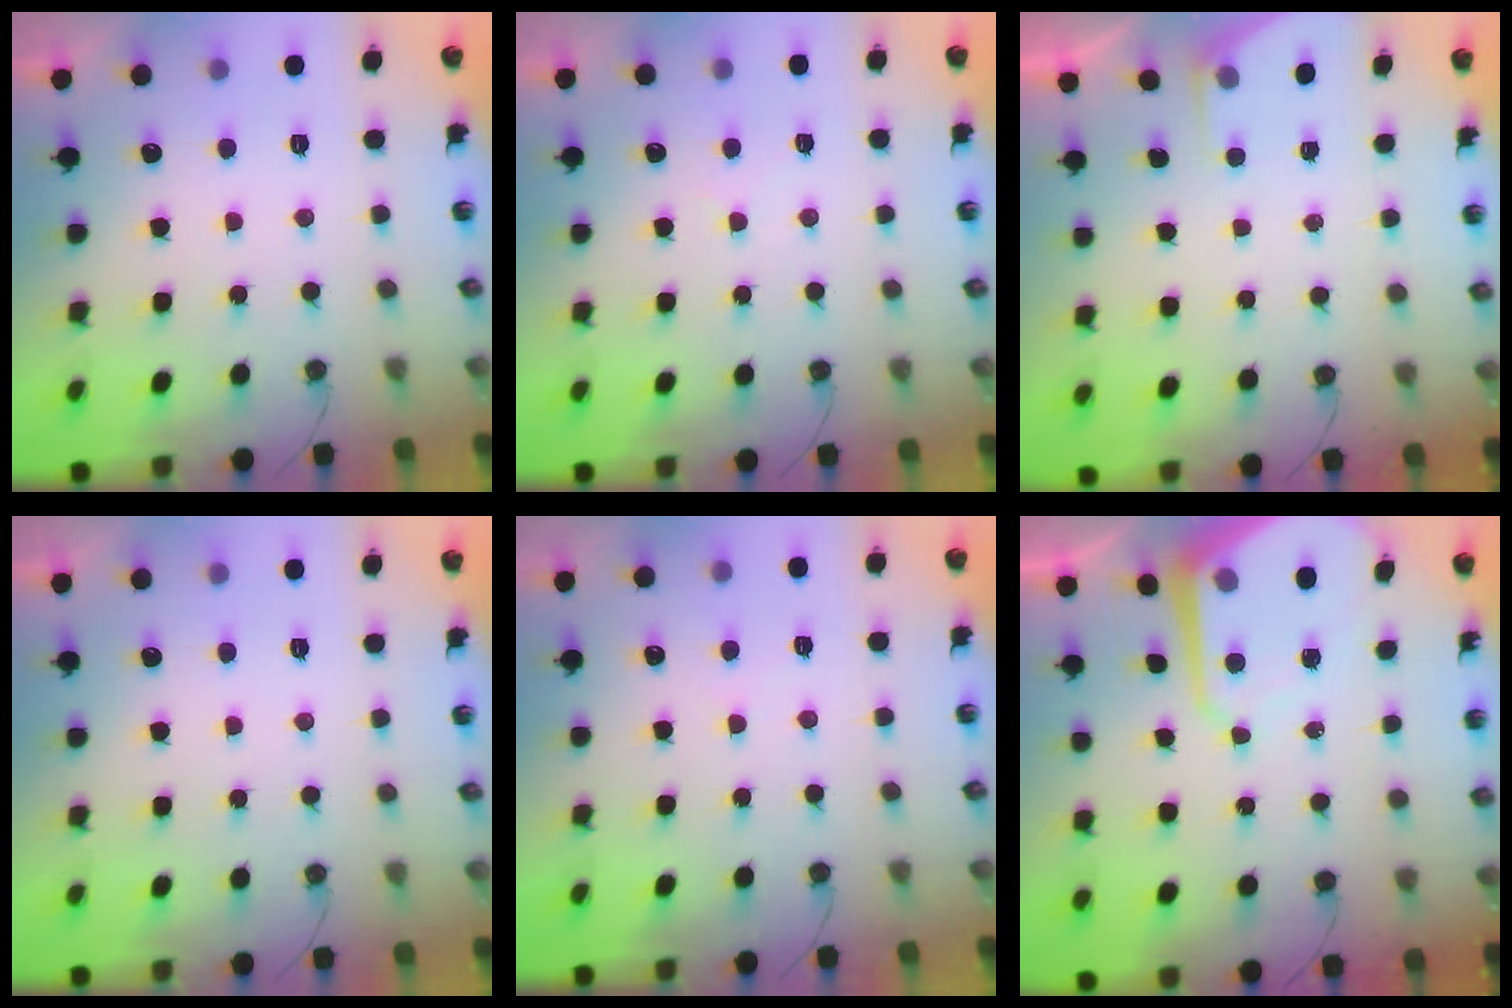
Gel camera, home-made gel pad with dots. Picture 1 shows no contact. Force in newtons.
{"total": 5.0, "press": 4.9, "slide": 0.6}
{"total": 2.3, "press": 2.3, "slide": 0.3}
{"total": 0.0}
{"total": 1.9, "press": 1.9, "slide": 0.3}
{"total": 9.3, "press": 9.3, "slide": 0.8}